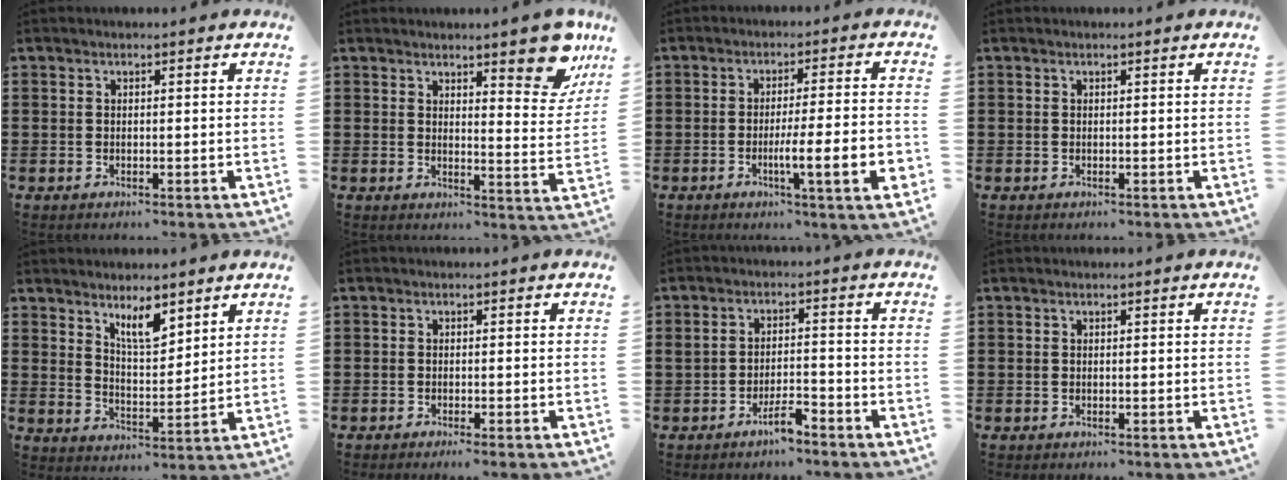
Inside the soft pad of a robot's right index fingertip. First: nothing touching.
{"total": 7.8, "force": [6.2, 1.9, 4.3], "torque": [-0.063, -0.030, 0.107]}
{"total": 8.6, "force": [-2.7, 0.6, 8.2], "torque": [-0.139, -0.014, -0.046]}
{"total": 0.0}
{"total": 6.1, "force": [4.7, 1.9, 3.5], "torque": [-0.064, -0.016, 0.081]}
{"total": 0.8, "force": [-0.6, -0.1, 0.4], "torque": [-0.008, -0.002, -0.012]}
{"total": 3.9, "force": [-2.9, 0.9, 2.5], "torque": [-0.050, 0.007, -0.056]}
{"total": 0.0}